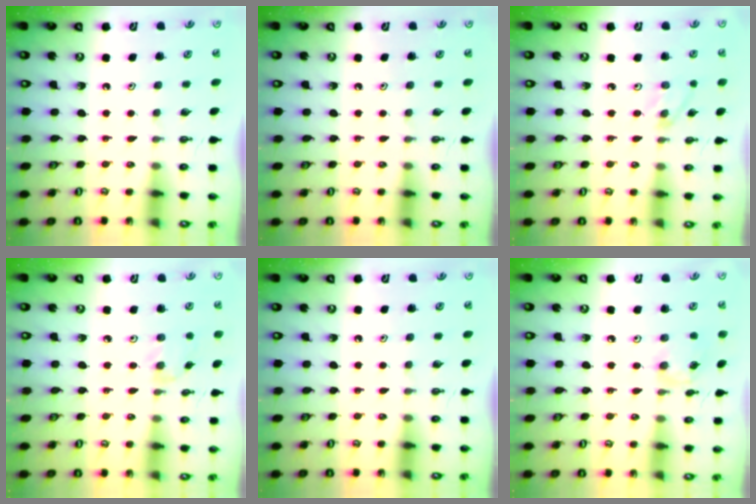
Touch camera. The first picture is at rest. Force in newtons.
{"total": 0.0}
{"total": 1.9, "press": 1.9, "slide": 0.3}
{"total": 2.1, "press": 2.1, "slide": 0.4}
{"total": 0.0}
{"total": 4.4, "press": 4.3, "slide": 0.3}